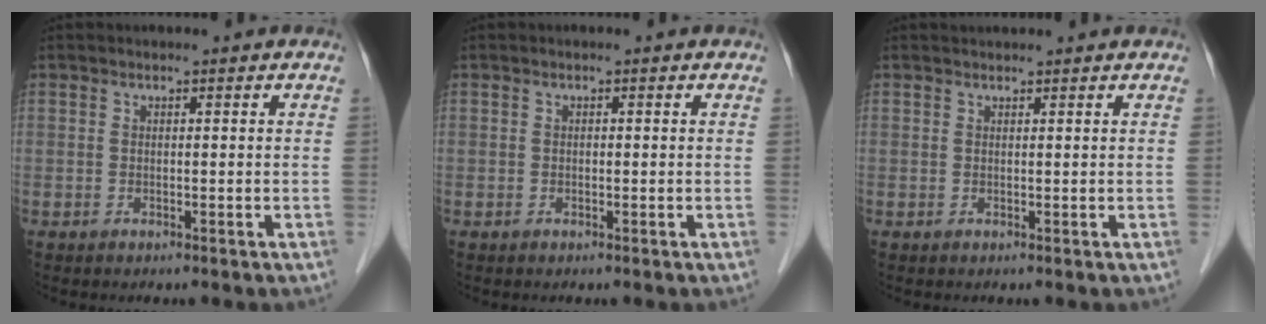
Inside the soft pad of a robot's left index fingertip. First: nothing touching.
{"total": 0.0}
{"total": 1.8, "force": [1.8, 0.1, 0.3], "torque": [-0.007, 0.021, 0.029]}